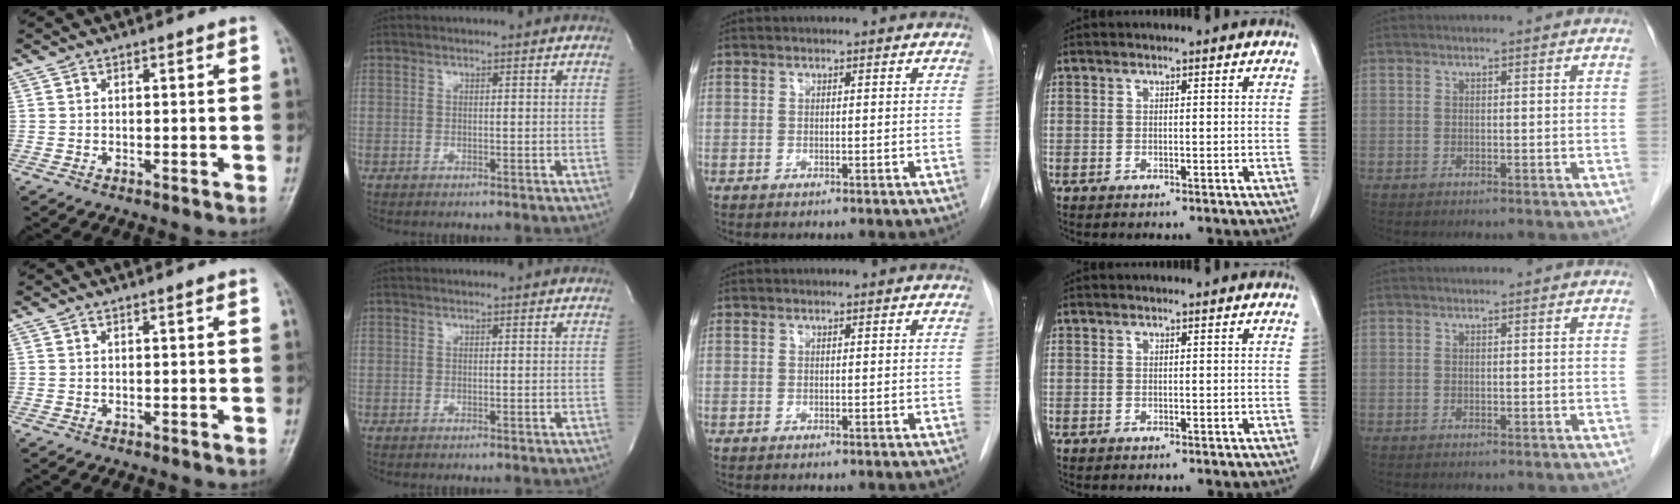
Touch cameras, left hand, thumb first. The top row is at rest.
{}